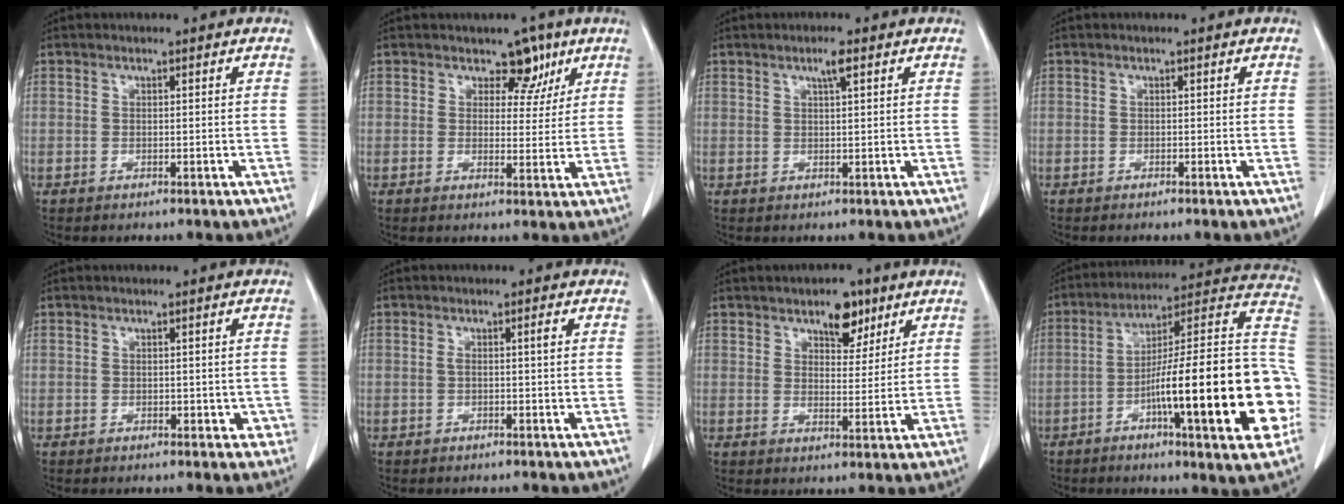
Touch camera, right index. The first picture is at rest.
{"total": 4.7, "force": [2.9, 3.1, 2.0], "torque": [-0.011, -0.001, 0.037]}
{"total": 2.1, "force": [1.2, 0.1, 1.8], "torque": [-0.036, 0.001, 0.019]}
{"total": 0.0}
{"total": 2.5, "force": [-0.3, 1.8, 1.7], "torque": [-0.008, 0.007, 0.001]}
{"total": 1.2, "force": [0.2, 0.0, 1.2], "torque": [-0.024, 0.005, 0.006]}
{"total": 5.7, "force": [3.7, 2.8, 3.3], "torque": [-0.042, 0.001, 0.056]}
{"total": 26.4, "force": [-6.5, 2.3, 25.5], "torque": [-0.296, 0.012, -0.102]}